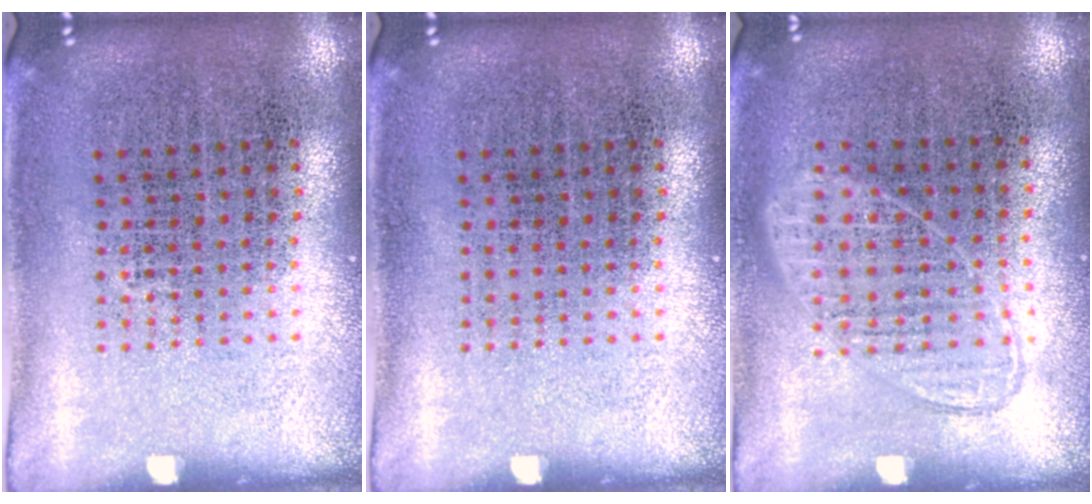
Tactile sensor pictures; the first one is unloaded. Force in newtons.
{"total": 0.0}
{"total": 0.9, "press": 0.8, "slide": 0.3}